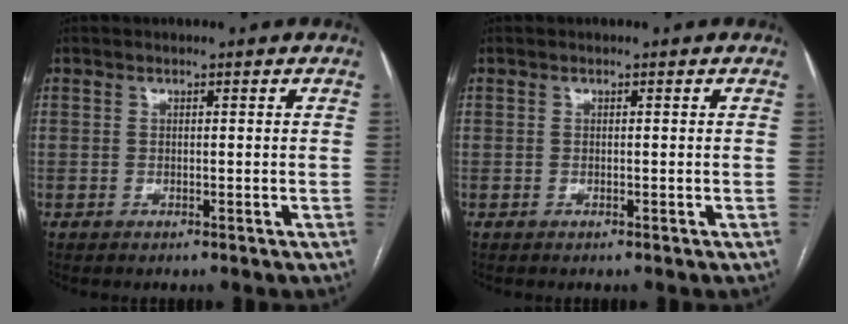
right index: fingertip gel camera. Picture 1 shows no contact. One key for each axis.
{"total": 0.0}